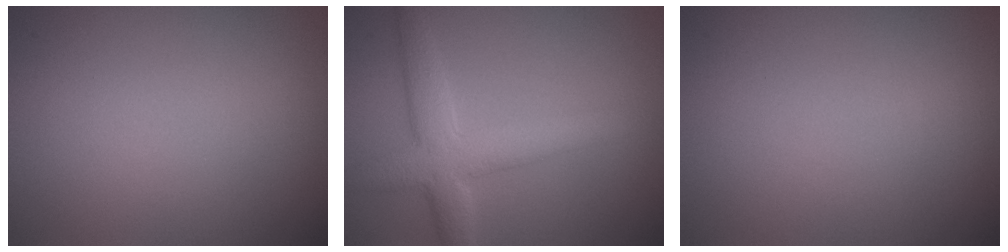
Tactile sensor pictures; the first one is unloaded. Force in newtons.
{"total": 5.2, "press": 5.1, "slide": 0.4}
{"total": 0.0}